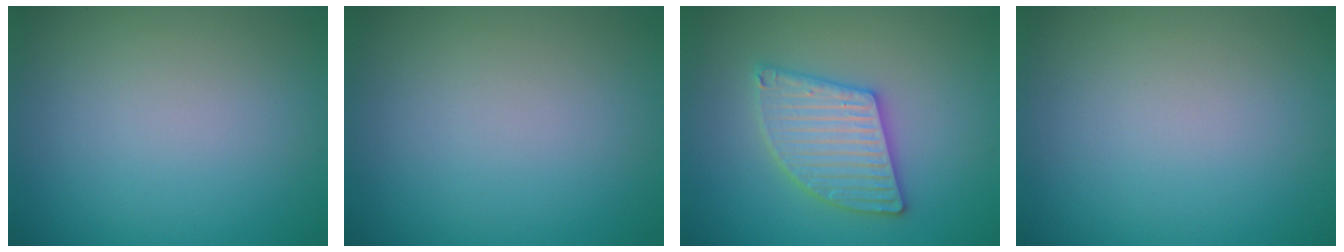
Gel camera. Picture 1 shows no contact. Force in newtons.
{"total": 0.0}
{"total": 5.2, "press": 5.2, "slide": 0.5}
{"total": 0.0}